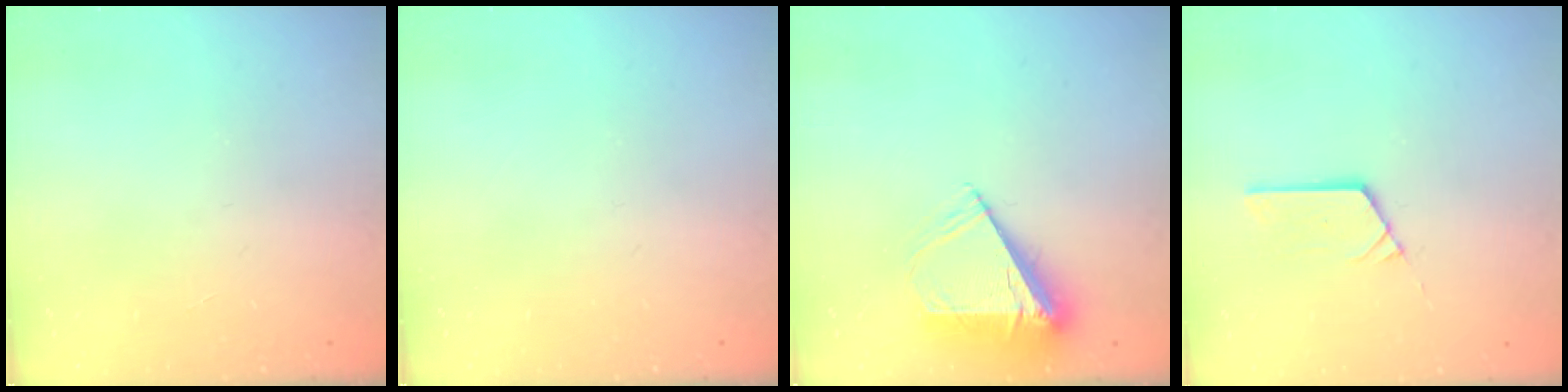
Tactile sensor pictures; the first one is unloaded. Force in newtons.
{"total": 0.0}
{"total": 7.3, "press": 7.2, "slide": 1.0}
{"total": 3.8, "press": 3.8, "slide": 0.4}